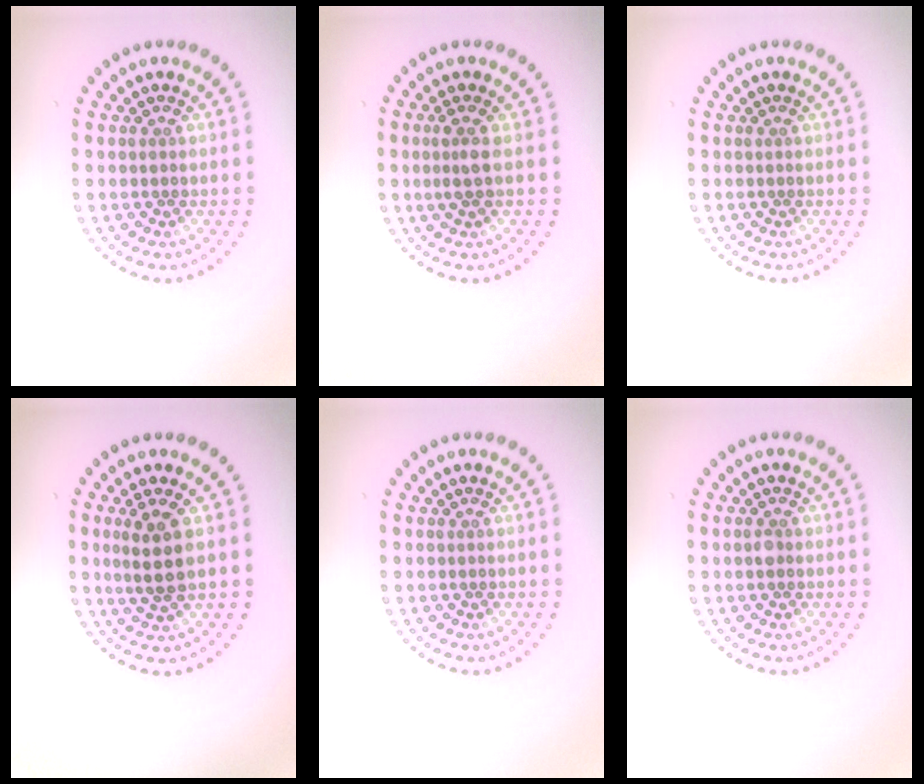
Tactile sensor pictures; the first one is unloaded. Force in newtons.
{"total": 1.6, "press": 1.3, "slide": 1.0}
{"total": 0.0}
{"total": 2.9, "press": 2.6, "slide": 1.3}
{"total": 0.0}
{"total": 0.8, "press": 0.8, "slide": 0.1}